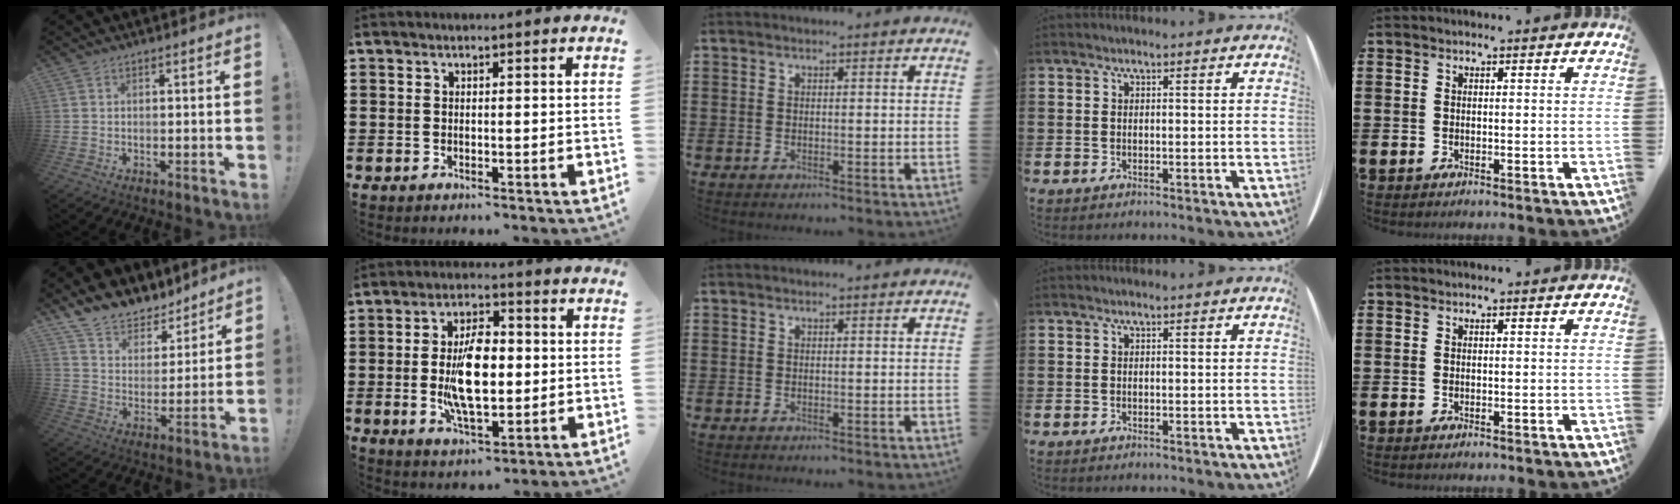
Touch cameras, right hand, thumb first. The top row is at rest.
{"thumb": {"total": 11.5, "force": [10.4, 4.7, 1.9], "torque": [-0.047, -0.090, 0.194]}, "index": {"total": 10.5, "force": [-0.5, 5.1, 9.2], "torque": [-0.174, -0.001, -0.015]}}